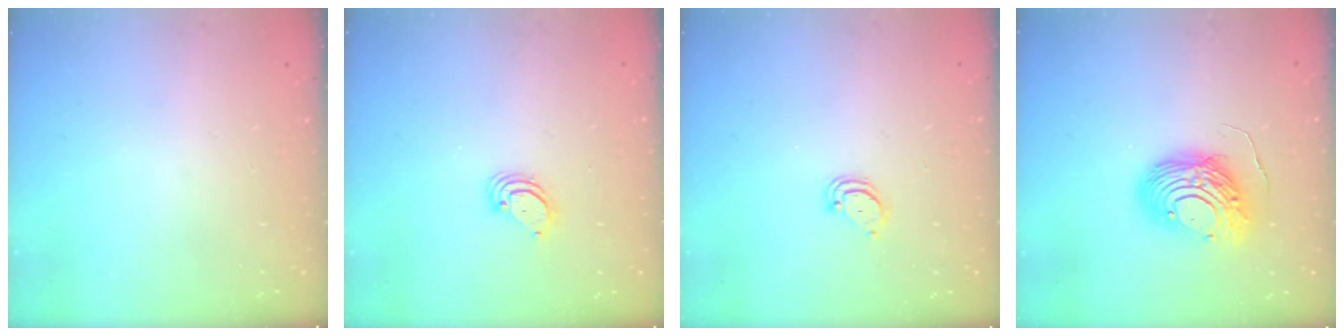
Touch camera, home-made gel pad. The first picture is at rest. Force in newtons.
{"total": 3.8, "press": 3.8, "slide": 0.3}
{"total": 2.6, "press": 2.6, "slide": 0.2}
{"total": 12.7, "press": 12.6, "slide": 1.3}